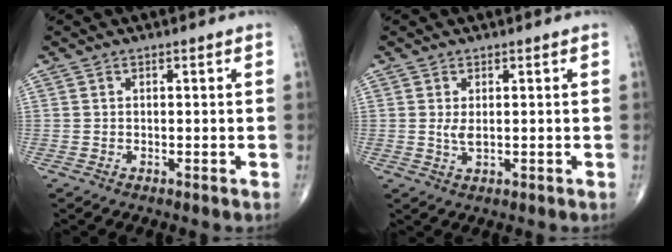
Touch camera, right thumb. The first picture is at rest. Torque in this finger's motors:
{"motor_torque": [0.54, 0.40, 0.12, 0.11, -0.01]}